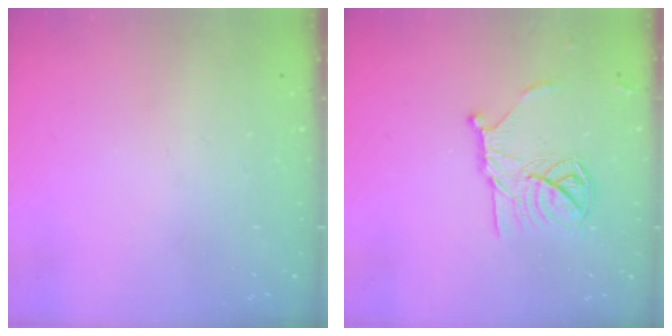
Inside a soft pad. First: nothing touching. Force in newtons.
{"total": 14.3, "press": 14.2, "slide": 0.5}